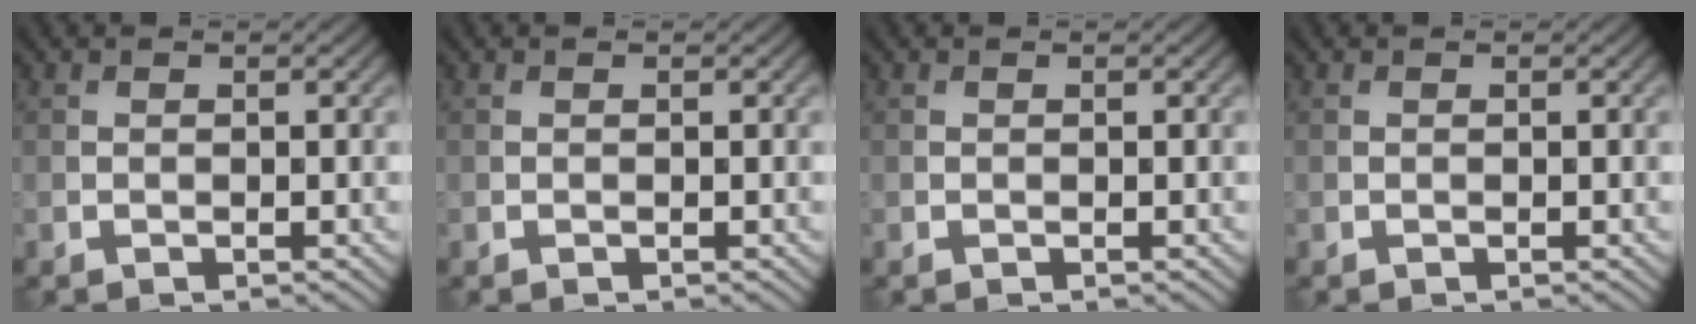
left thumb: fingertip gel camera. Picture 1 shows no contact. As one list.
[{"total": 0.0}, {"total": 0.0}, {"total": 0.0}]